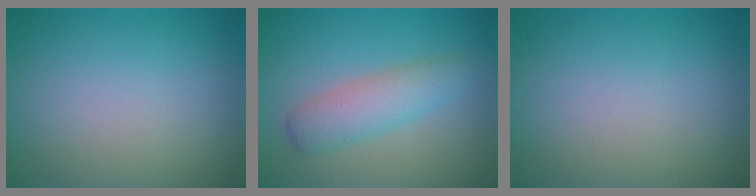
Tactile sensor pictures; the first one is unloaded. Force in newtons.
{"total": 3.6, "press": 3.6, "slide": 0.1}
{"total": 0.0}